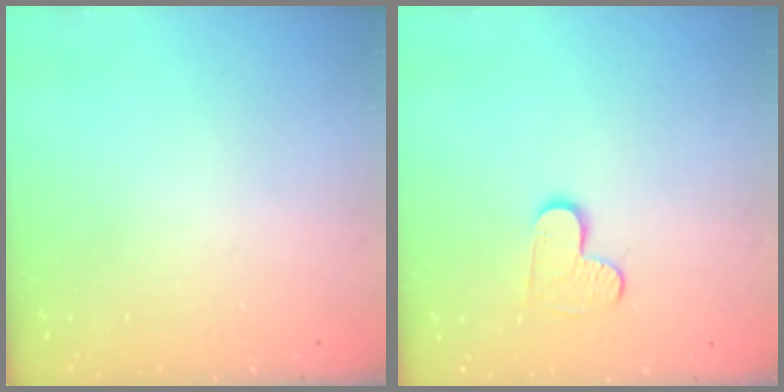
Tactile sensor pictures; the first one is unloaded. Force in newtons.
{"total": 5.9, "press": 5.9, "slide": 0.3}